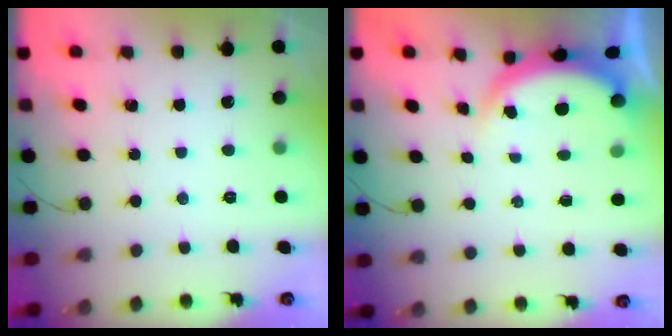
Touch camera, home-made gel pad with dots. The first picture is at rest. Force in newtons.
{"total": 4.7, "press": 4.5, "slide": 1.3}